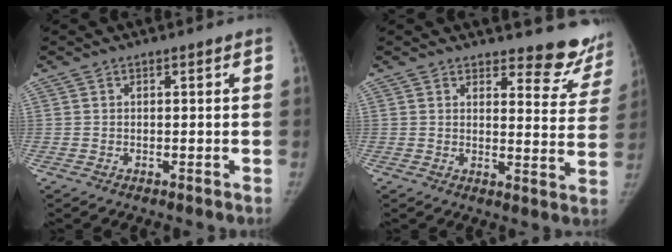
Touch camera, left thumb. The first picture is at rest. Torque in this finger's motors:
{"motor_torque": [0.66, -0.08, 0.30, -0.91, 0.05]}